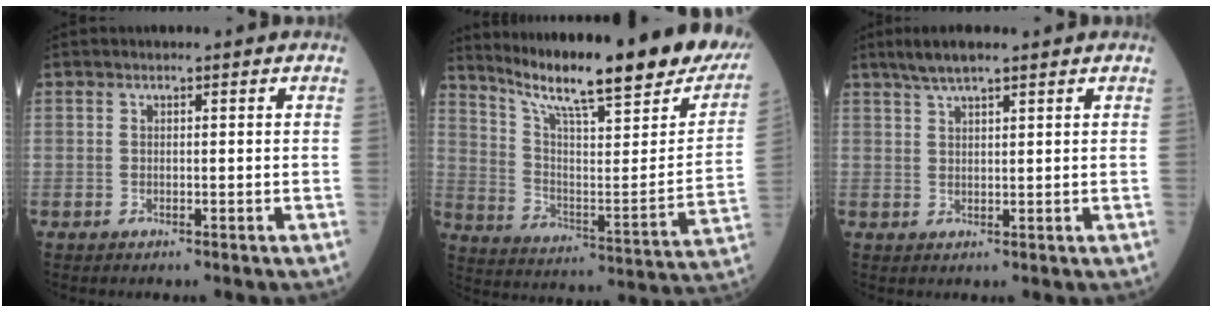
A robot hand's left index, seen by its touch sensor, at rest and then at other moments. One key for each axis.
{"total": 28.2, "fx": 22.3, "fy": 3.2, "fz": 16.9, "tx": -0.271, "ty": -0.063, "tz": 0.307}
{"total": 4.0, "fx": 3.0, "fy": 0.4, "fz": 2.6, "tx": -0.057, "ty": 0.013, "tz": 0.059}